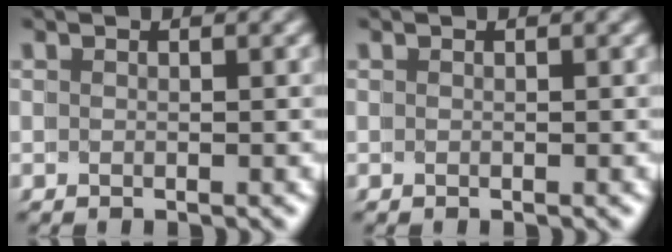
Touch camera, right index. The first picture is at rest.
{"total": 0.0}